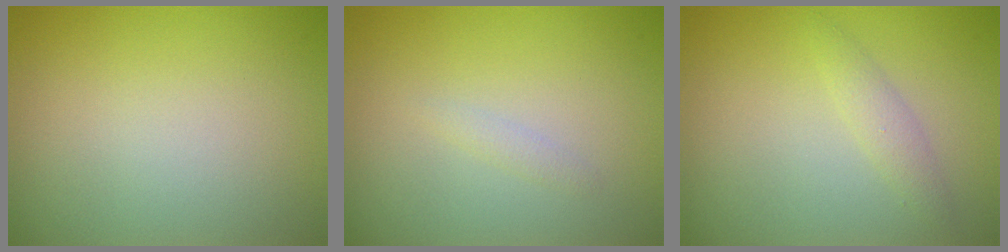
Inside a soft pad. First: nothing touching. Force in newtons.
{"total": 0.7, "press": 0.7, "slide": 0.0}
{"total": 1.4, "press": 1.4, "slide": 0.0}